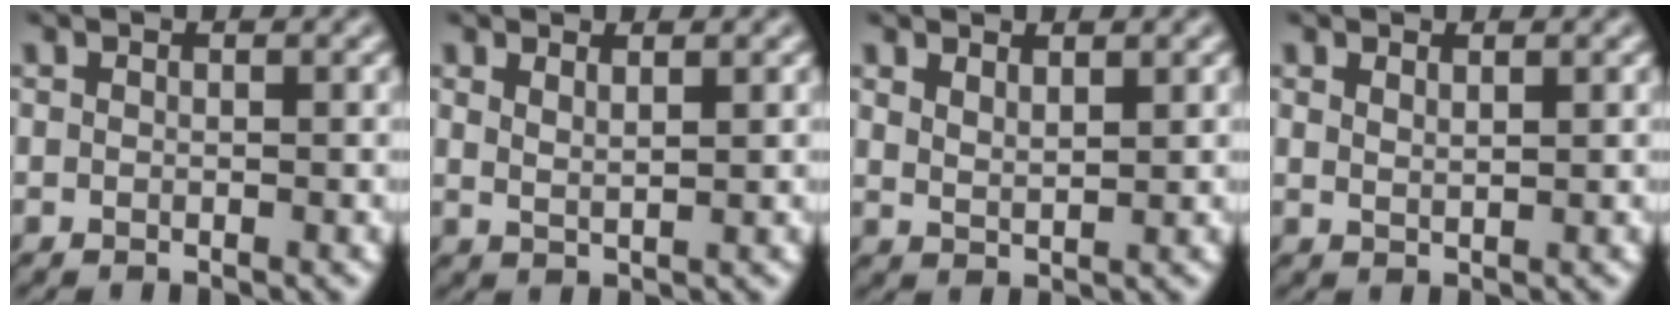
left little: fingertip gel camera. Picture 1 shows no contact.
{"total": 1.2, "force": [1.0, 0.1, 0.8], "torque": [-0.020, -0.001, 0.020]}
{"total": 1.6, "force": [1.3, 0.4, 0.9], "torque": [-0.022, -0.003, 0.027]}
{"total": 0.8, "force": [0.7, 0.1, 0.5], "torque": [-0.015, 0.000, 0.015]}